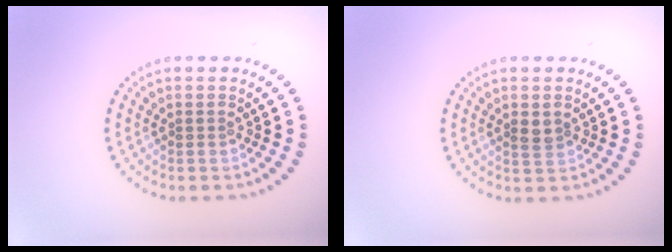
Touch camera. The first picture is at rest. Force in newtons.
{"total": 1.3, "press": 1.3, "slide": 0.4}